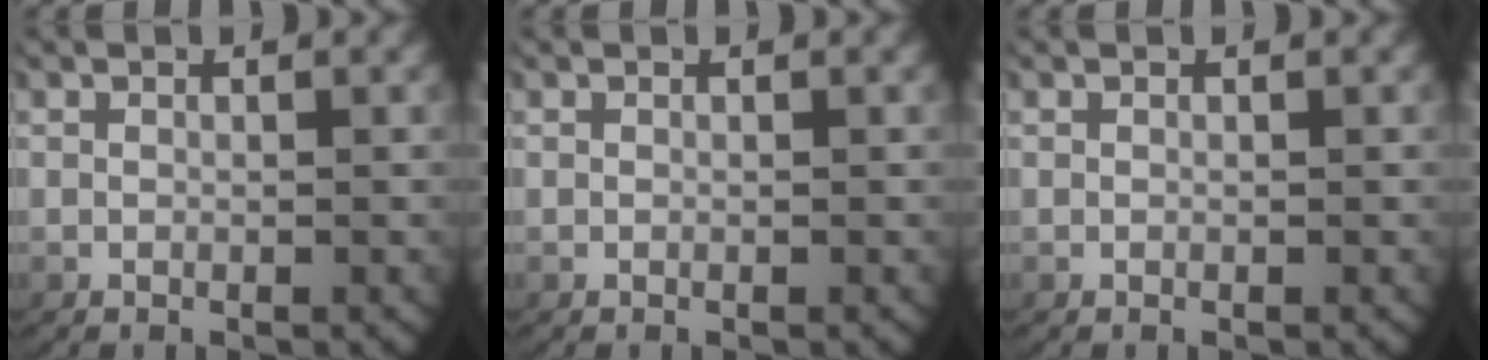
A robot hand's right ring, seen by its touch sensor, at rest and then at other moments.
{"total": 0.0}
{"total": 0.0}